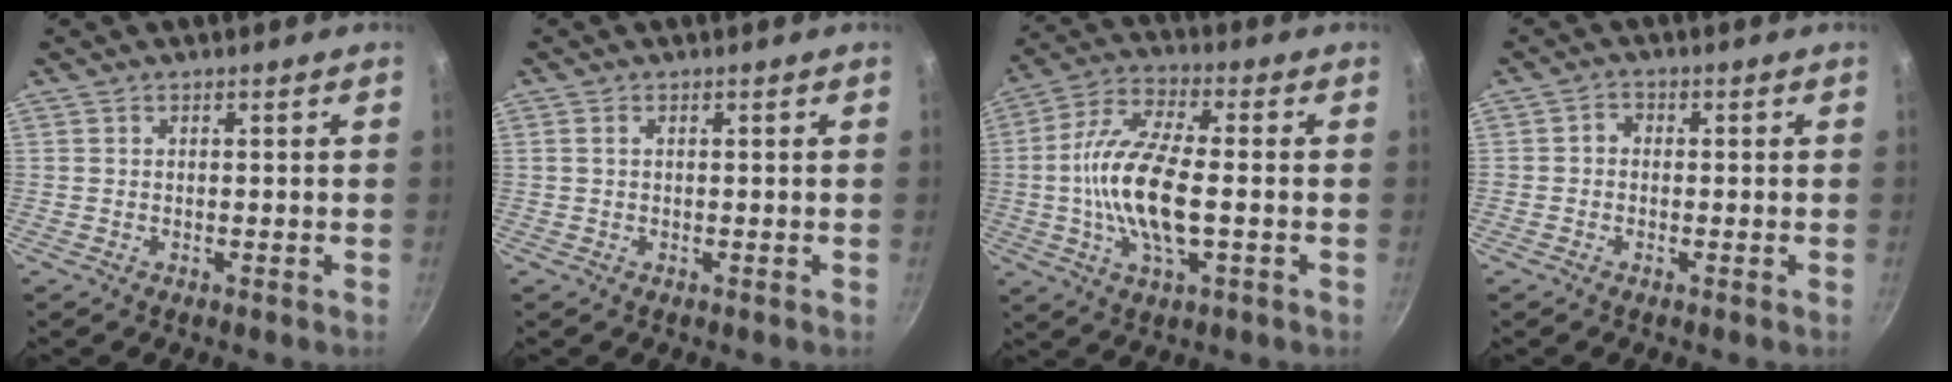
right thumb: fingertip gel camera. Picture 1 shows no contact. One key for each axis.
{"total": 0.7, "fx": 0.2, "fy": 0.4, "fz": 0.6, "tx": -0.010, "ty": 0.002, "tz": 0.002}
{"total": 14.9, "fx": -1.5, "fy": 5.6, "fz": 13.7, "tx": -0.271, "ty": 0.020, "tz": -0.042}
{"total": 1.8, "fx": -0.3, "fy": 1.5, "fz": 0.8, "tx": -0.010, "ty": 0.008, "tz": -0.012}